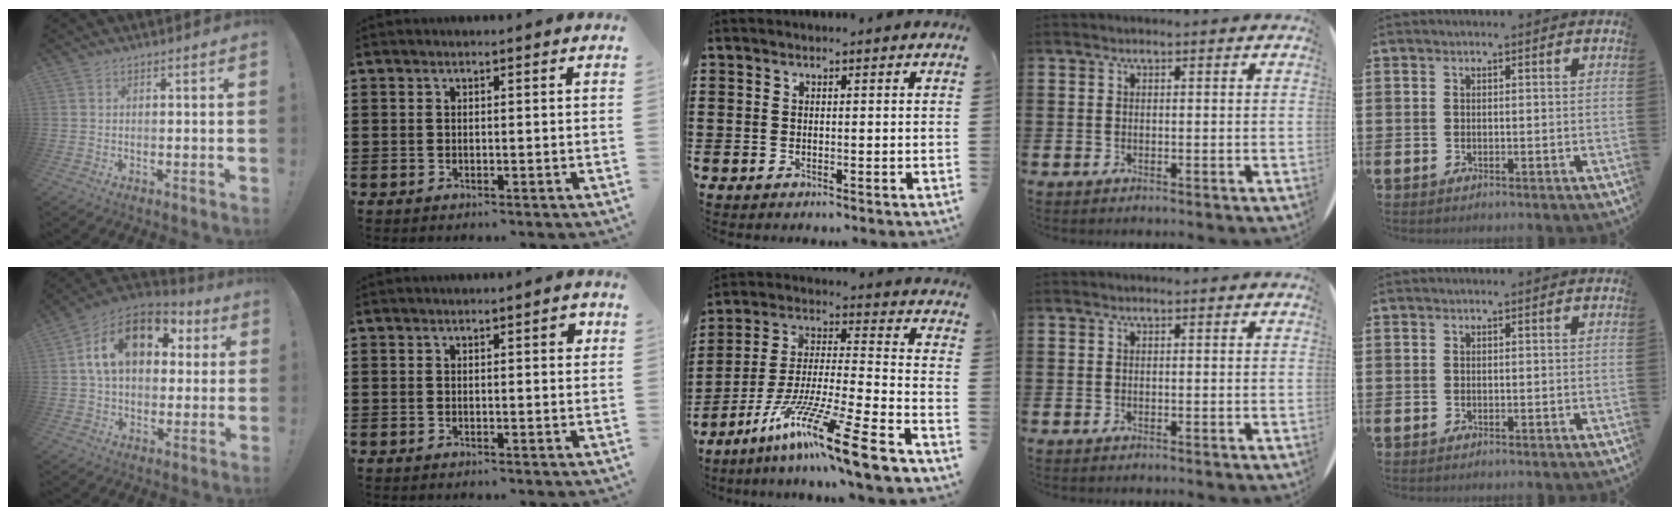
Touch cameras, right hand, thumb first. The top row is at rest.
{"thumb": {"total": 18.1, "force": [5.6, 12.1, 12.3], "torque": [-0.198, -0.003, 0.099]}, "index": {"total": 1.2, "force": [0.3, 0.3, 1.1], "torque": [-0.013, 0.001, 0.001]}, "middle": {"total": 14.5, "force": [-10.9, -0.4, 9.5], "torque": [-0.174, 0.006, -0.206]}}